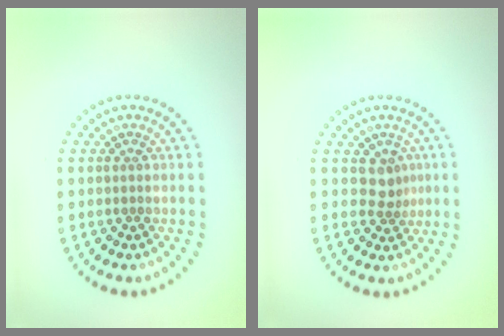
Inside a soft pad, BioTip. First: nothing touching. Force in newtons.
{"total": 2.0, "press": 1.5, "slide": 1.3}